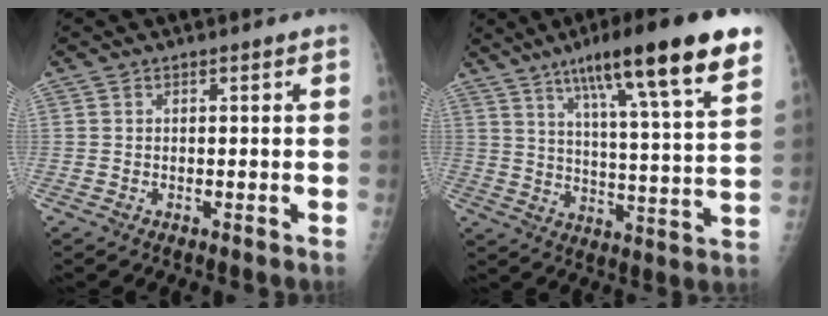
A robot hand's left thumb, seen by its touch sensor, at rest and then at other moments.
{"total": 22.1, "force": [13.6, 2.7, 17.2], "torque": [-0.246, -0.038, 0.202]}